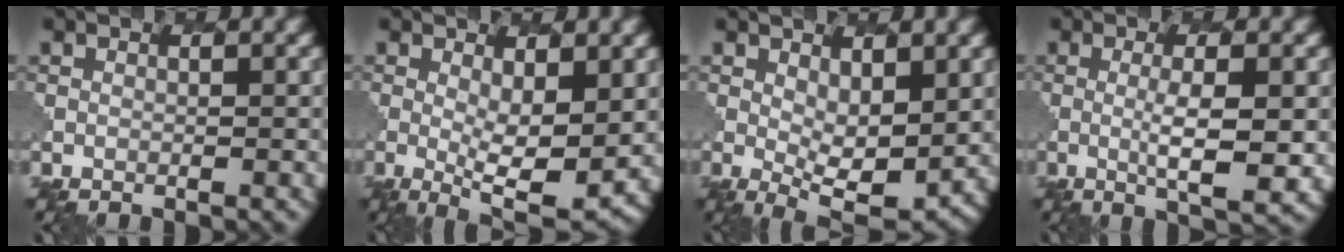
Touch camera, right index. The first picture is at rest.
{"total": 5.9, "force": [0.4, 1.9, 5.5], "torque": [-0.093, -0.016, 0.013]}
{"total": 4.9, "force": [0.7, 2.3, 4.3], "torque": [-0.074, -0.010, 0.017]}
{"total": 4.3, "force": [0.2, 1.0, 4.2], "torque": [-0.072, -0.006, 0.008]}